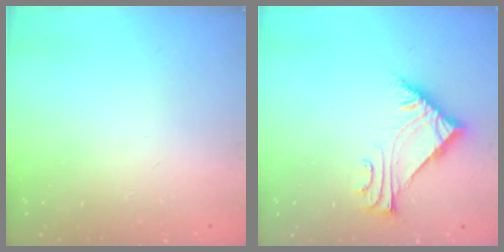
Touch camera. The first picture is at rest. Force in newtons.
{"total": 6.7, "press": 6.7, "slide": 0.4}